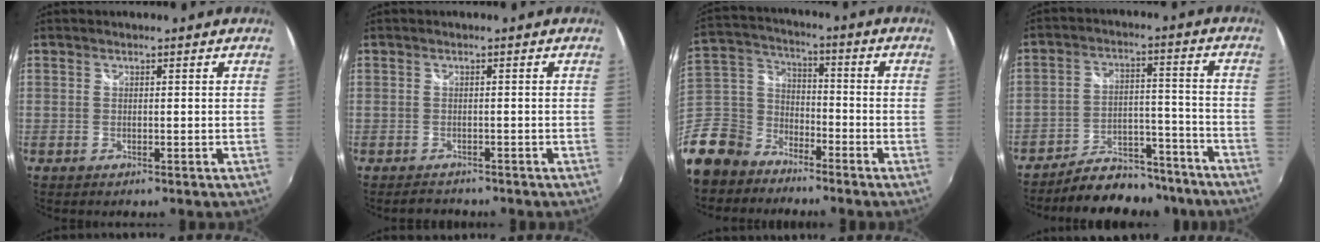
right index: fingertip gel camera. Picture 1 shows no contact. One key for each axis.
{"total": 2.2, "fx": -1.9, "fy": 1.0, "fz": 0.2, "tx": -0.012, "ty": -0.003, "tz": -0.031}
{"total": 17.0, "fx": -11.5, "fy": 11.1, "fz": 5.8, "tx": -0.186, "ty": 0.023, "tz": -0.217}
{"total": 15.4, "fx": -13.4, "fy": 5.9, "fz": 4.7, "tx": -0.092, "ty": 0.027, "tz": -0.180}